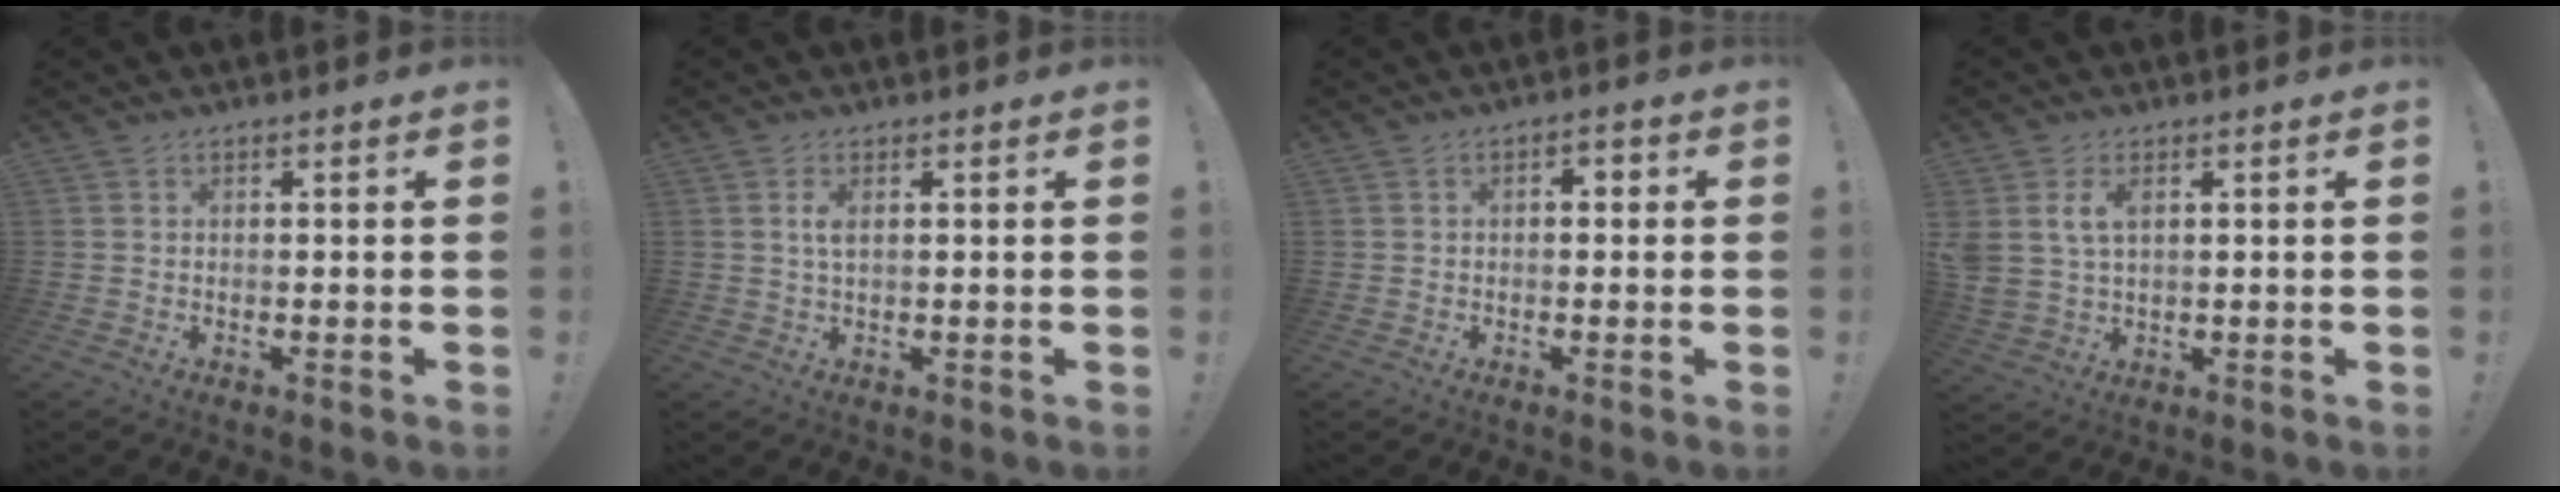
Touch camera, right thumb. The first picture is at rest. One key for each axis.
{"total": 2.4, "fx": 0.6, "fy": 0.8, "fz": 2.2, "tx": -0.037, "ty": 0.000, "tz": 0.008}
{"total": 2.1, "fx": -0.8, "fy": 1.4, "fz": 1.3, "tx": -0.017, "ty": 0.008, "tz": -0.019}
{"total": 6.5, "fx": 2.7, "fy": 4.1, "fz": 4.3, "tx": -0.101, "ty": -0.004, "tz": 0.050}